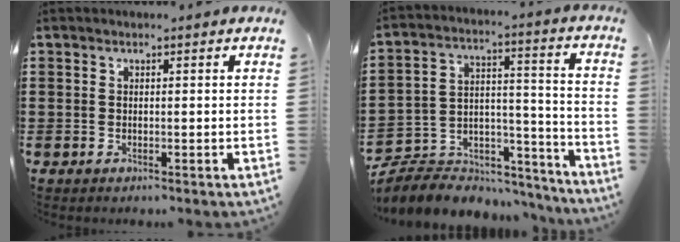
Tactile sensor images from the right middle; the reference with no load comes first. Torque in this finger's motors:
{"motor_torque": [0.51, -0.07, 0.40, 0.05]}